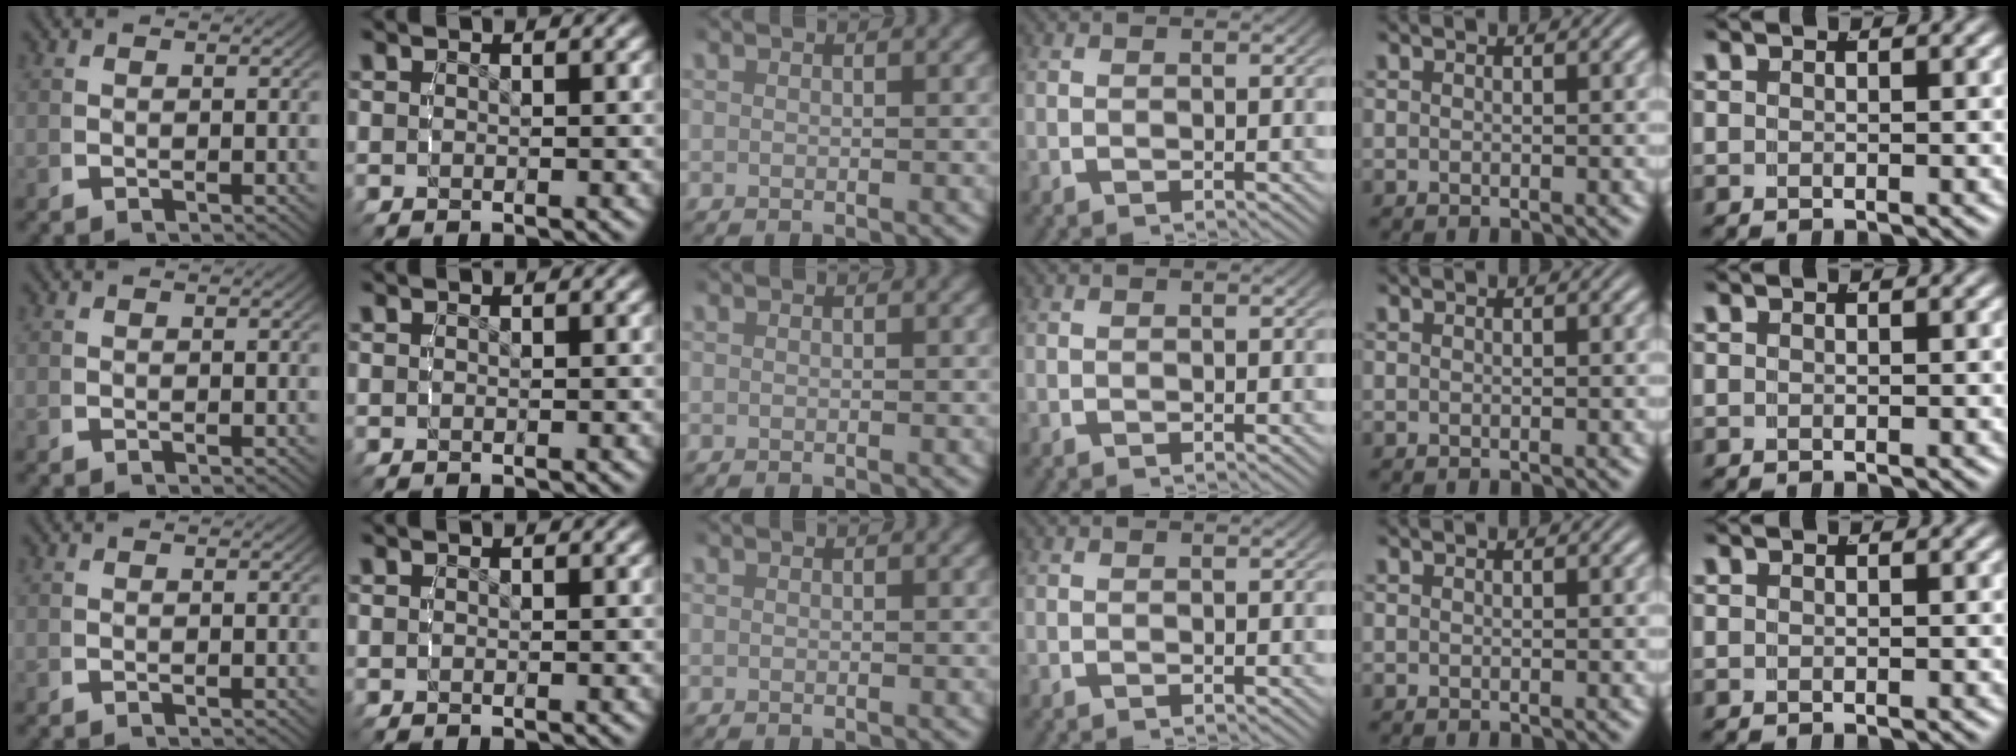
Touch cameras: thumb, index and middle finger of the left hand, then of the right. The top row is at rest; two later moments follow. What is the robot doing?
{"motion": "reach", "object": "jar lid"}